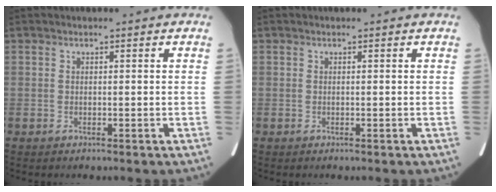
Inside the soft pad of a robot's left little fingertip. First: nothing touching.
{"total": 0.0}